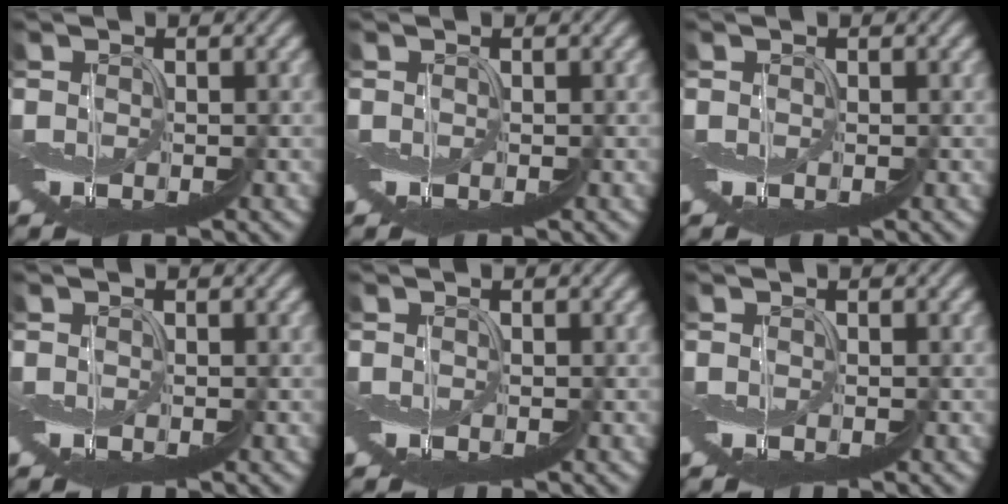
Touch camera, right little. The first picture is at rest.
{"total": 0.0}
{"total": 0.0}
{"total": 0.0}
{"total": 0.0}
{"total": 0.0}